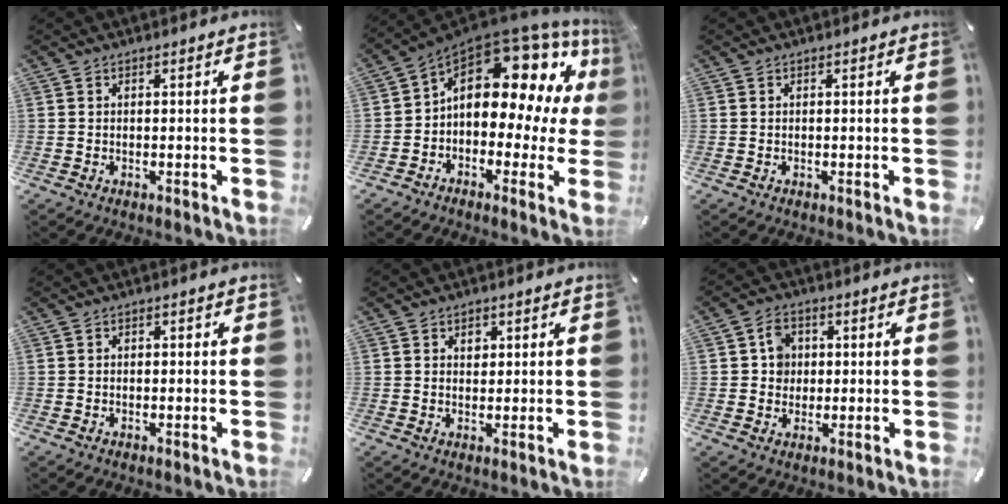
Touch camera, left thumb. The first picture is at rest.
{"total": 16.1, "force": [5.5, 9.8, 11.5], "torque": [-0.164, -0.049, 0.084]}
{"total": 0.0}
{"total": 0.6, "force": [-0.3, 0.4, 0.3], "torque": [-0.006, 0.001, -0.007]}
{"total": 2.0, "force": [0.7, 1.6, 0.8], "torque": [0.006, -0.005, 0.007]}
{"total": 5.4, "force": [0.9, 5.0, 1.9], "torque": [-0.024, 0.002, 0.013]}